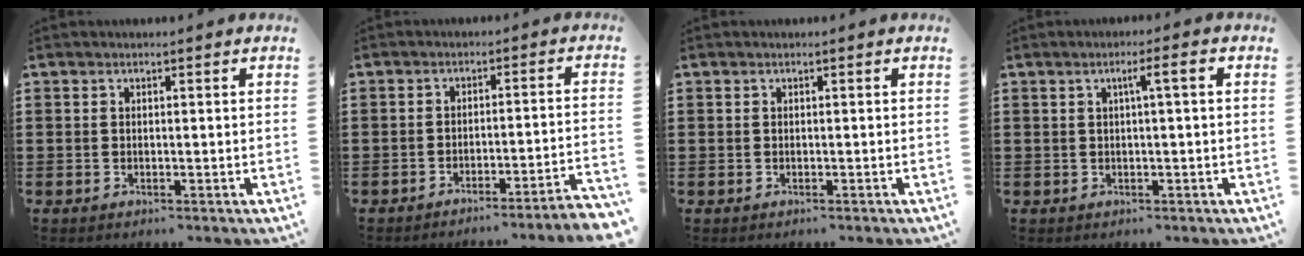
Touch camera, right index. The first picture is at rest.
{"total": 3.5, "force": [-3.2, -0.8, 1.4], "torque": [-0.024, -0.012, -0.067]}
{"total": 0.0}
{"total": 2.7, "force": [0.3, -0.1, 2.7], "torque": [-0.047, -0.001, 0.001]}